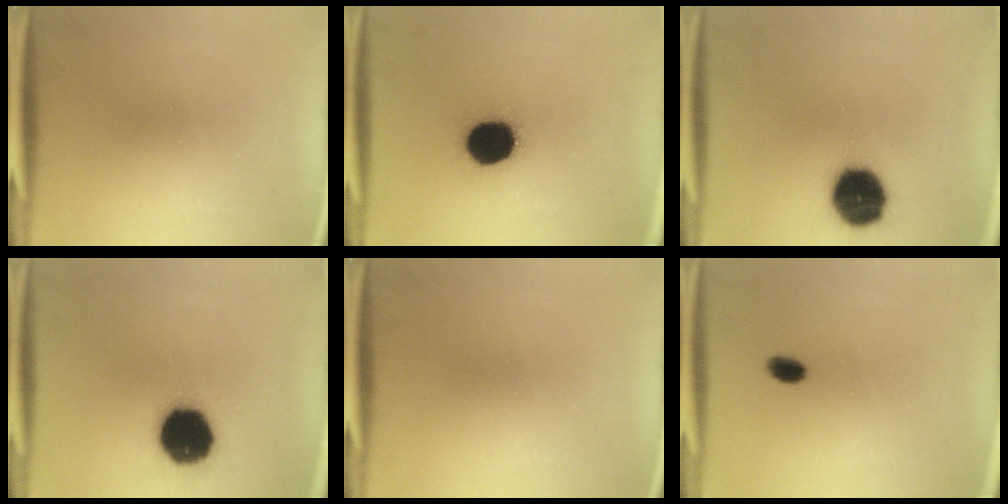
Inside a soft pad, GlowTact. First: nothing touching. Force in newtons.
{"total": 14.5}
{"total": 14.7}
{"total": 16.9}
{"total": 0.0}
{"total": 2.4}